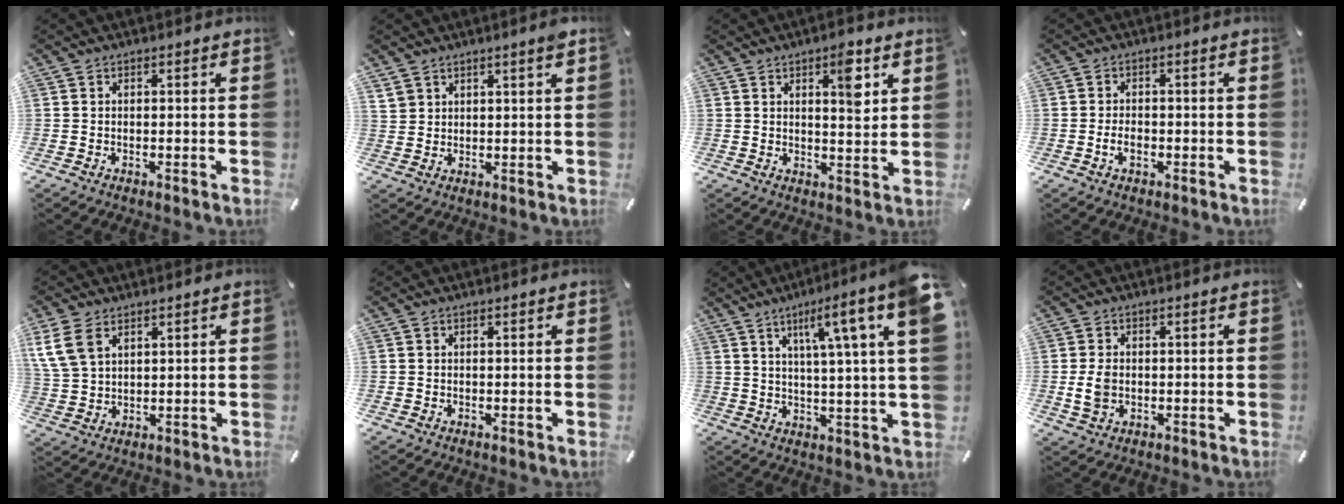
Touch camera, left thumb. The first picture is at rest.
{"total": 3.1, "force": [2.7, 1.2, 0.9], "torque": [-0.026, -0.008, 0.052]}
{"total": 7.1, "force": [3.3, 2.6, 5.8], "torque": [-0.073, -0.018, 0.046]}
{"total": 3.0, "force": [-1.0, 1.8, 2.2], "torque": [-0.047, 0.003, -0.019]}
{"total": 7.1, "force": [3.9, 4.8, 3.6], "torque": [-0.096, -0.001, 0.075]}
{"total": 0.0}
{"total": 14.7, "force": [6.9, 1.7, 12.9], "torque": [-0.191, -0.040, 0.095]}
{"total": 4.6, "force": [-0.5, 3.5, 3.0], "torque": [-0.067, 0.002, -0.010]}